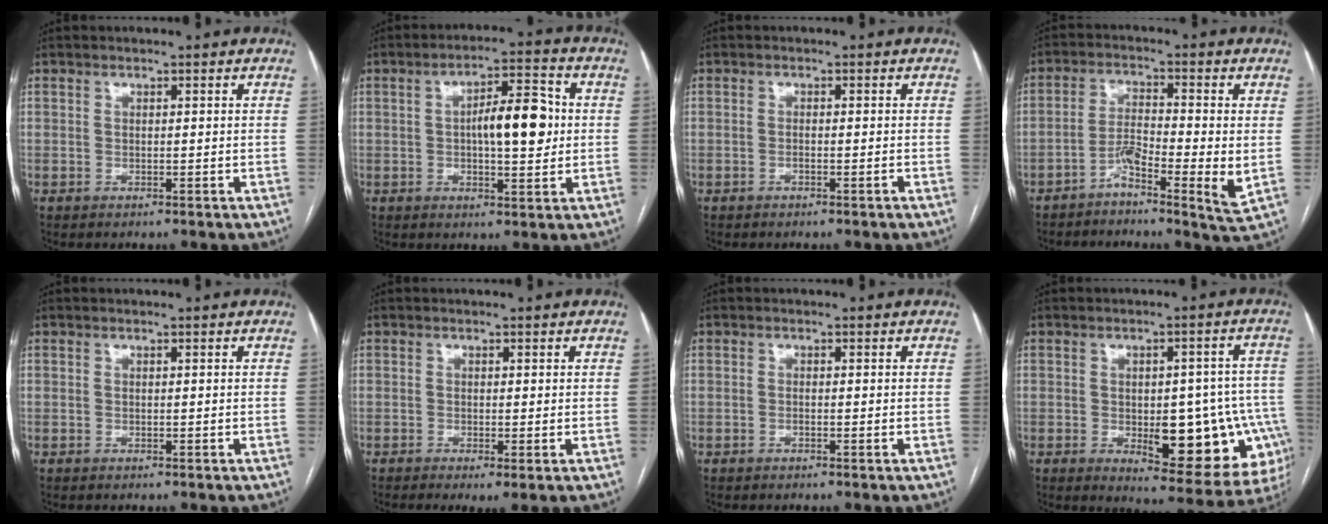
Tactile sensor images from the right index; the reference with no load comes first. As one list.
[{"total": 9.6, "force": [0.5, 2.8, 9.1], "torque": [-0.143, 0.017, 0.008]}, {"total": 1.0, "force": [-0.6, 0.0, 0.8], "torque": [-0.017, 0.001, -0.007]}, {"total": 6.7, "force": [-2.4, 0.7, 6.2], "torque": [-0.112, 0.007, -0.044]}, {"total": 0.0}, {"total": 2.3, "force": [-0.9, 0.4, 2.1], "torque": [-0.032, -0.008, -0.011]}, {"total": 0.6, "force": [-0.2, 0.0, 0.5], "torque": [-0.011, 0.001, 0.000]}, {"total": 17.2, "force": [-4.4, 7.0, 15.0], "torque": [-0.119, 0.025, -0.032]}]